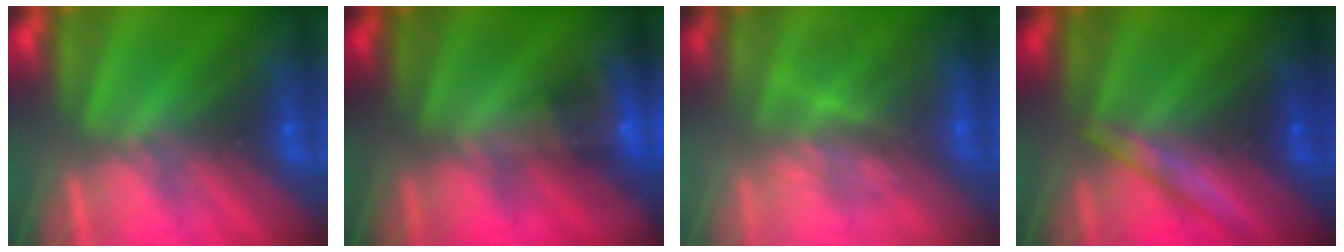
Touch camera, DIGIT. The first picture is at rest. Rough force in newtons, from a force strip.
{"total": 3.9}
{"total": 10.8}
{"total": 2.2}